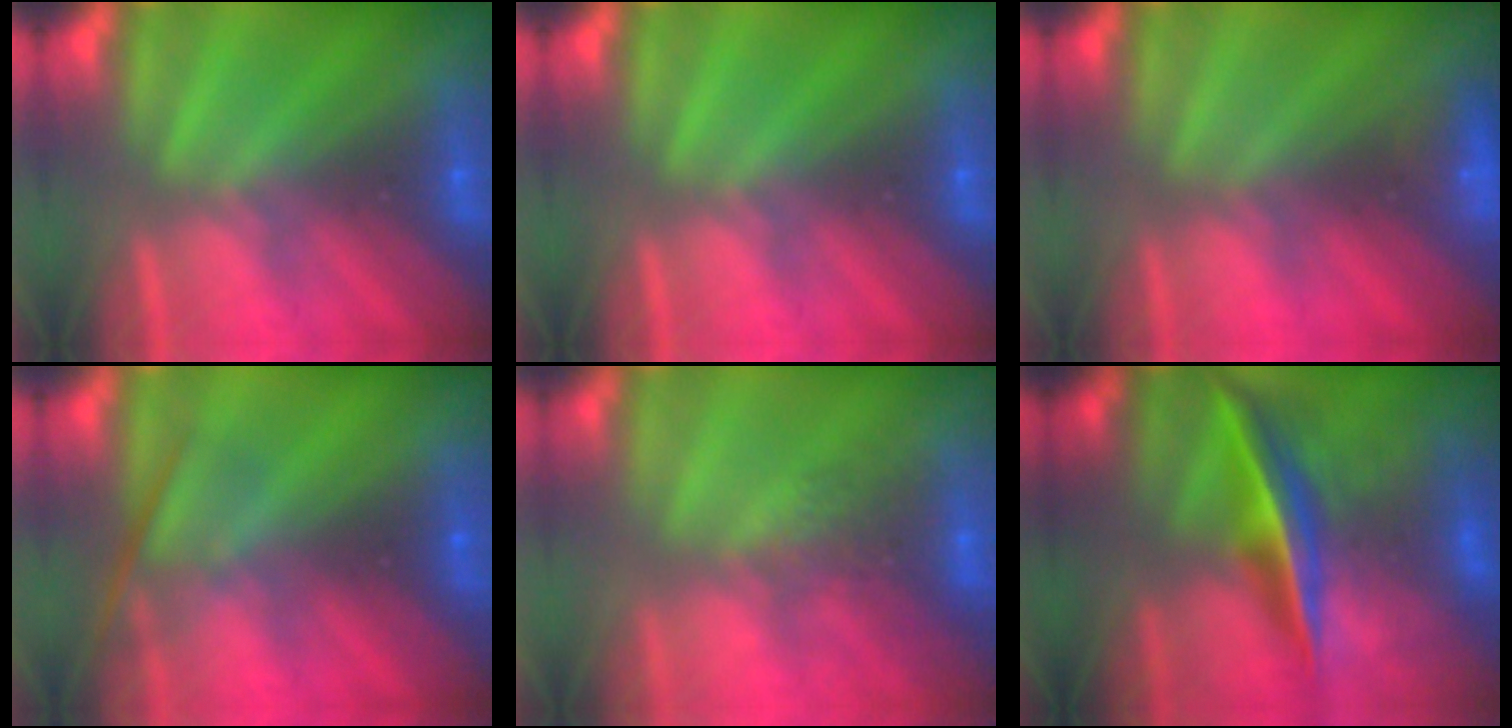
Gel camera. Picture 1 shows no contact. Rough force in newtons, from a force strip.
{"total": 0.0}
{"total": 2.3}
{"total": 2.4}
{"total": 2.7}
{"total": 5.8}